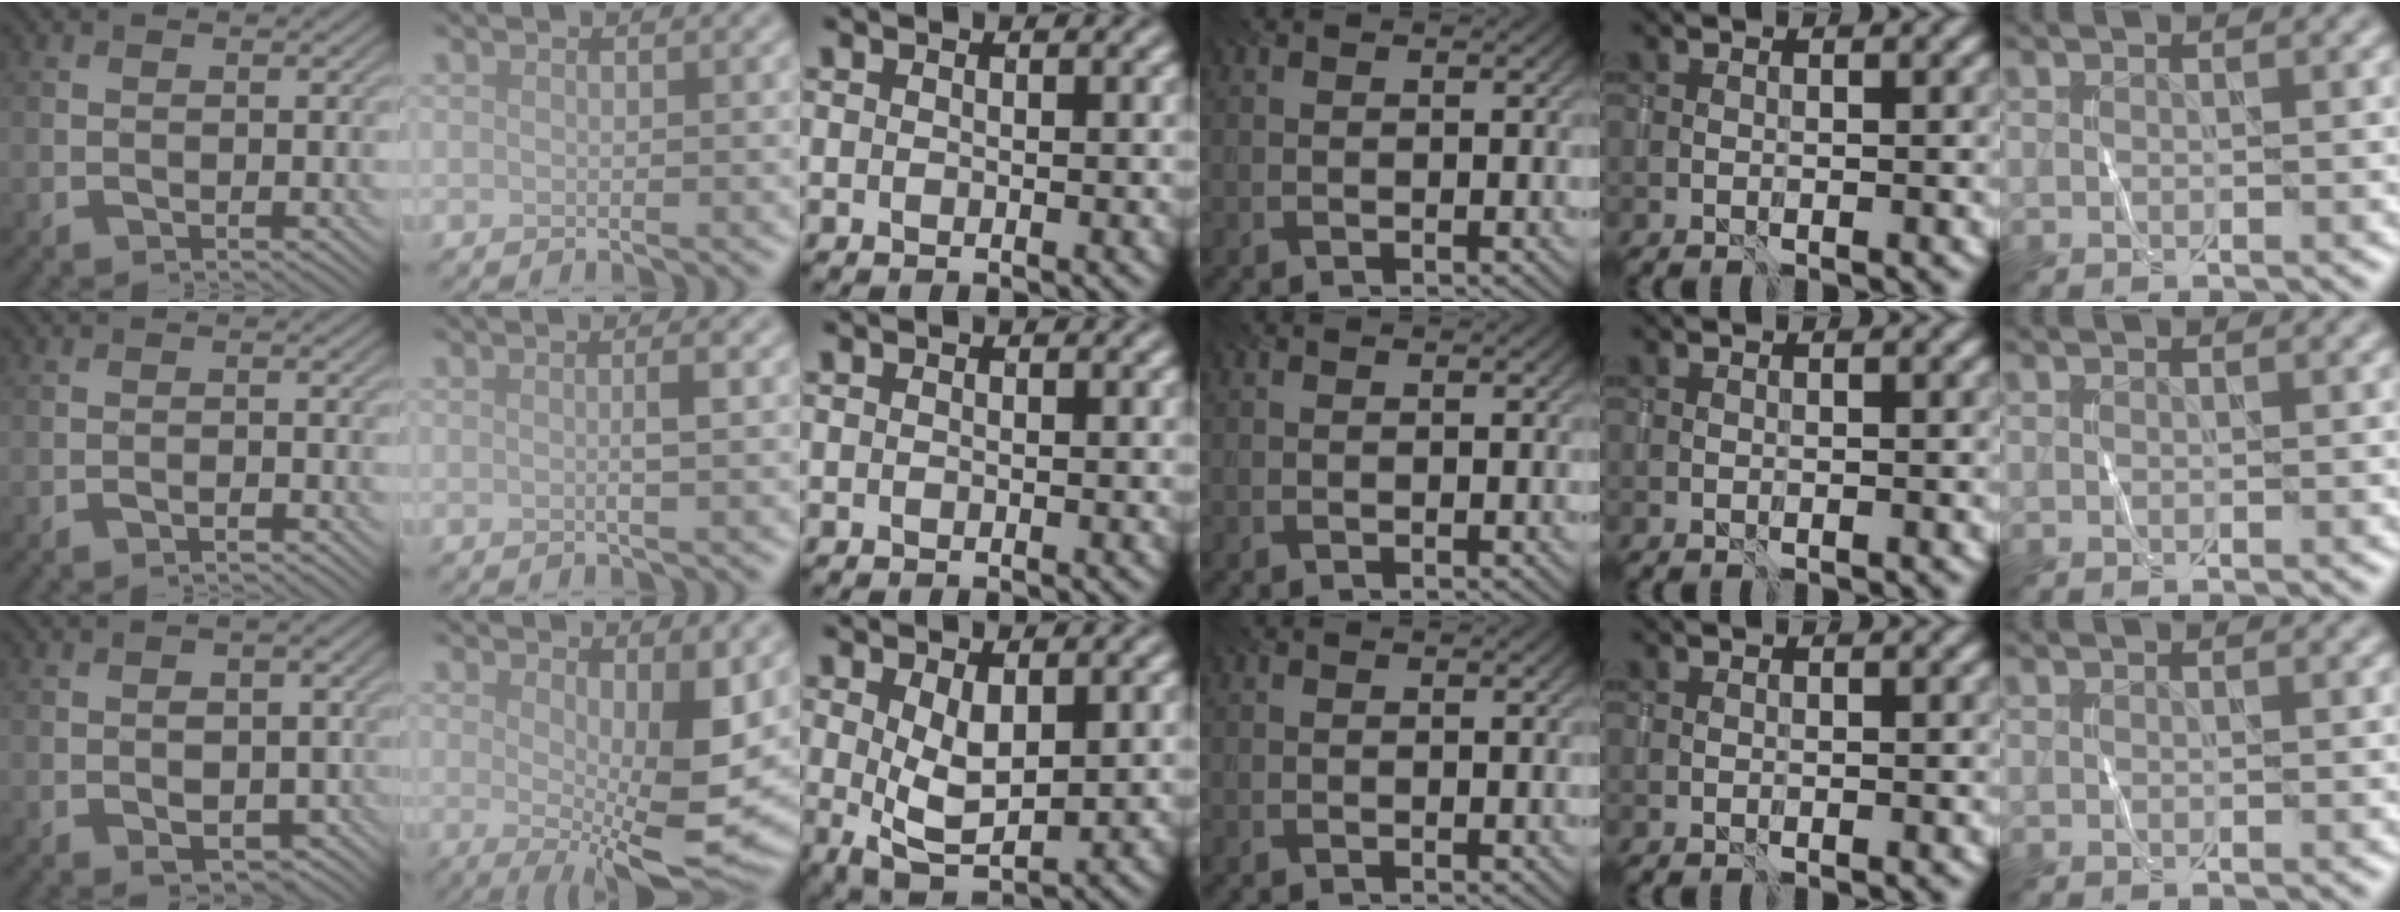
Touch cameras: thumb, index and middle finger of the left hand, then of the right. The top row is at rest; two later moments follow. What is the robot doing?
{"motion": "wrap", "object": "sponge"}